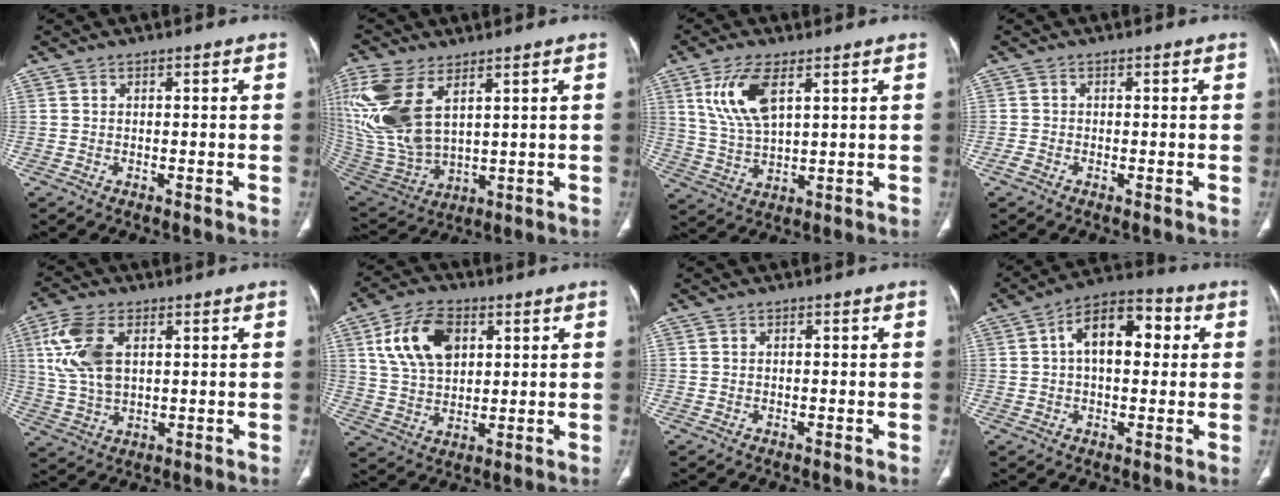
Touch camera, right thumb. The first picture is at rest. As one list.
[{"total": 18.8, "force": [7.2, 10.1, 14.2], "torque": [-0.323, -0.026, 0.156]}, {"total": 10.0, "force": [4.3, 4.1, 8.1], "torque": [-0.168, -0.015, 0.095]}, {"total": 1.3, "force": [-0.7, 0.5, 1.0], "torque": [-0.022, -0.002, -0.016]}, {"total": 11.2, "force": [3.1, 6.4, 8.7], "torque": [-0.186, 0.000, 0.063]}, {"total": 12.7, "force": [4.5, 8.0, 8.8], "torque": [-0.146, -0.007, 0.087]}, {"total": 0.0}, {"total": 12.5, "force": [2.4, 7.1, 10.0], "torque": [-0.135, 0.031, 0.029]}]